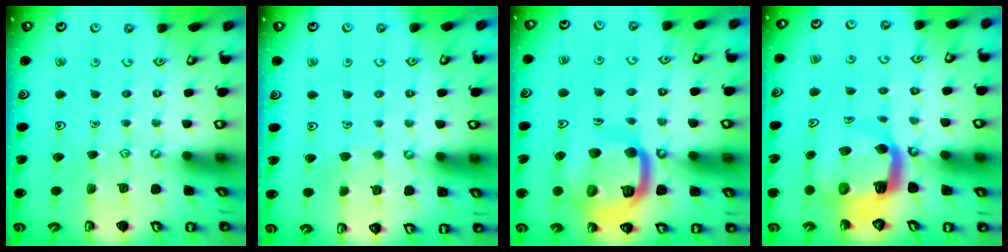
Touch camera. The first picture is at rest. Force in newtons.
{"total": 2.3, "press": 2.3, "slide": 0.1}
{"total": 17.4, "press": 17.3, "slide": 1.7}
{"total": 9.0, "press": 9.0, "slide": 1.2}